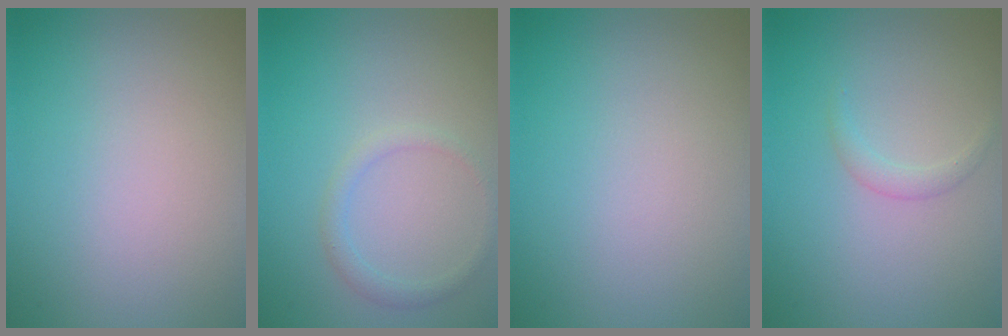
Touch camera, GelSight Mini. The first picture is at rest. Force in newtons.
{"total": 1.4, "press": 1.4, "slide": 0.0}
{"total": 0.0}
{"total": 1.0, "press": 1.0, "slide": 0.1}